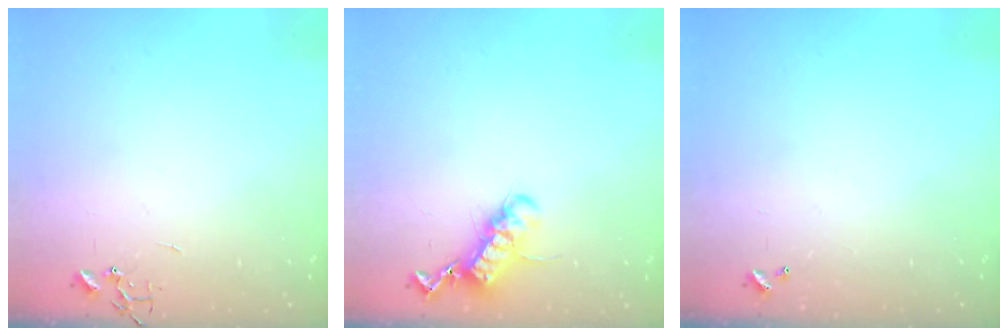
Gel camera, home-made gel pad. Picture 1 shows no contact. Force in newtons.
{"total": 12.8, "press": 12.8, "slide": 0.8}
{"total": 0.0}